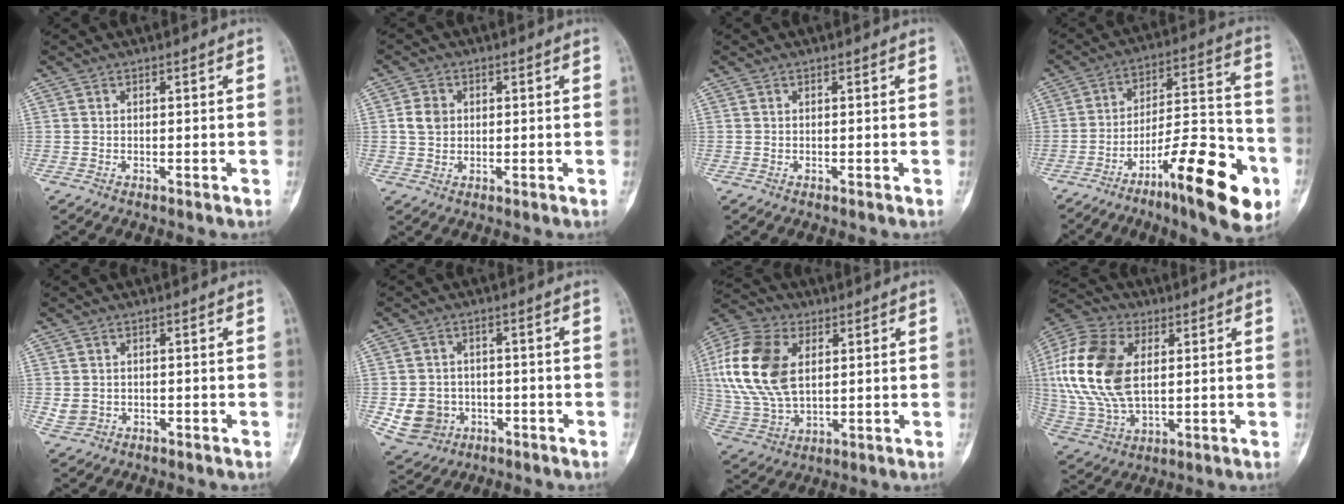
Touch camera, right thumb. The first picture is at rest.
{"total": 3.9, "force": [0.6, 3.3, 2.1], "torque": [-0.029, 0.002, 0.009]}
{"total": 0.0}
{"total": 21.2, "force": [-10.3, 5.5, 17.7], "torque": [-0.258, 0.068, -0.157]}
{"total": 2.6, "force": [-0.6, 2.3, 1.1], "torque": [-0.020, 0.005, -0.003]}
{"total": 8.1, "force": [-2.2, 7.3, 2.9], "torque": [-0.037, 0.017, -0.026]}
{"total": 18.4, "force": [4.0, 11.6, 13.7], "torque": [-0.283, -0.001, 0.077]}
{"total": 19.5, "force": [3.4, 12.0, 15.0], "torque": [-0.310, -0.002, 0.064]}